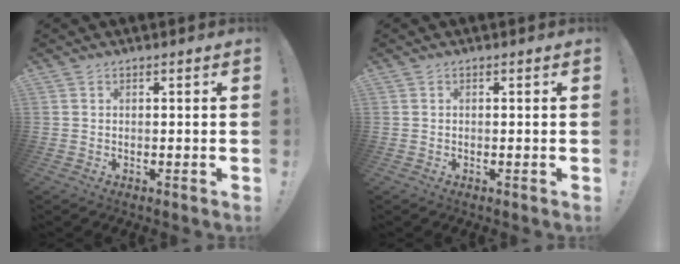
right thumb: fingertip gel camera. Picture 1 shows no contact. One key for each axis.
{"total": 0.0}